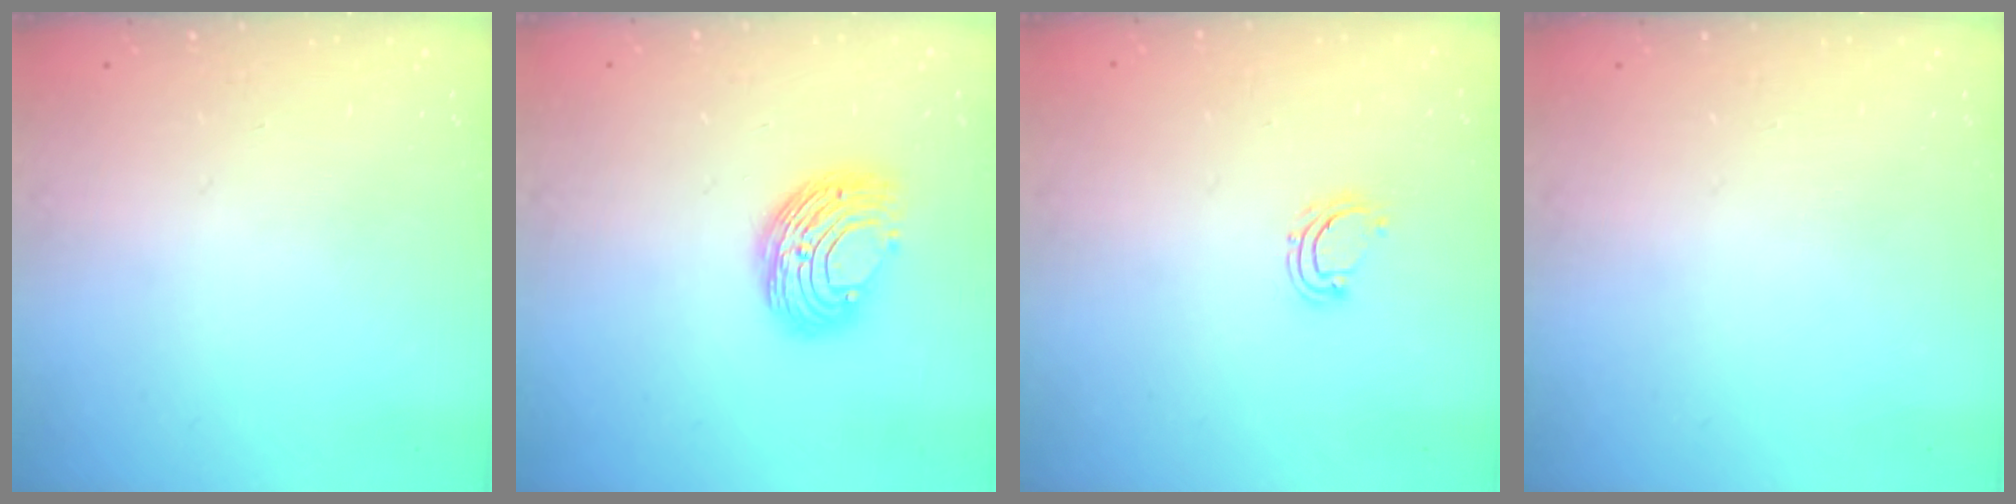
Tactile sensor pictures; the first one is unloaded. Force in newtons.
{"total": 9.2, "press": 9.2, "slide": 0.4}
{"total": 4.7, "press": 4.6, "slide": 0.3}
{"total": 0.0}